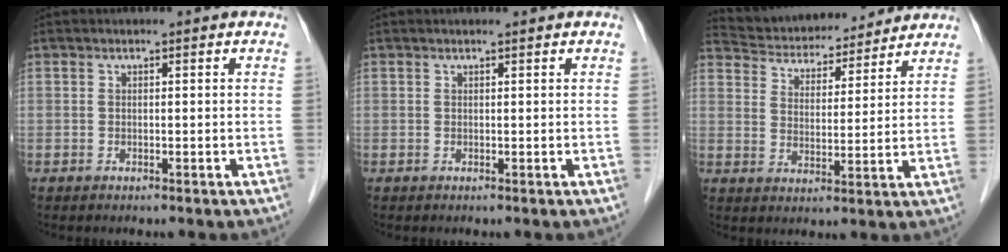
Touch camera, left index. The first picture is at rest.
{"total": 0.8, "force": [0.7, 0.0, 0.3], "torque": [-0.007, 0.005, 0.013]}
{"total": 14.7, "force": [13.9, 3.4, 3.5], "torque": [-0.056, 0.021, 0.214]}